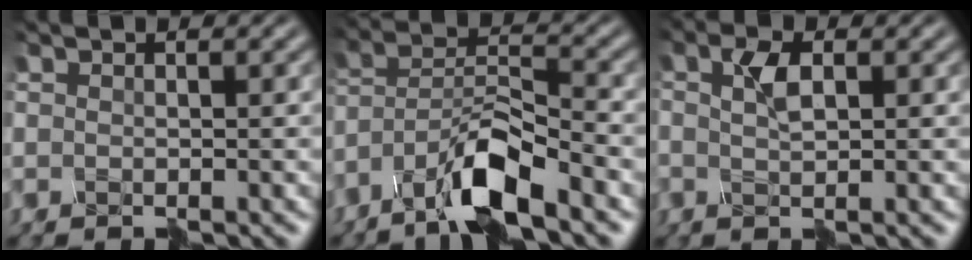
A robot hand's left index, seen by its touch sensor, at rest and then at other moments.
{"total": 6.4, "force": [-5.6, 0.5, 3.0], "torque": [-0.068, 0.010, -0.107]}
{"total": 0.8, "force": [0.1, -0.5, 0.5], "torque": [-0.027, 0.007, 0.003]}